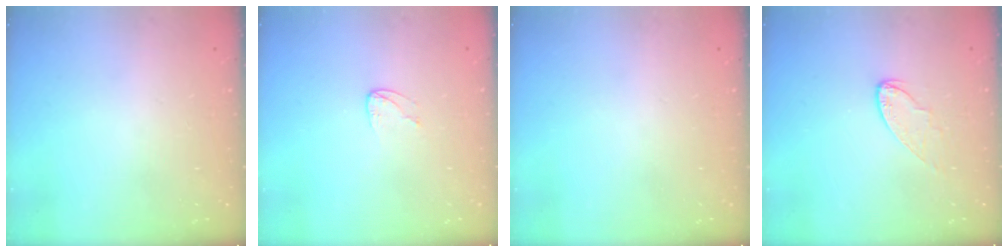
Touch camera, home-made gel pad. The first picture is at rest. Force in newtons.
{"total": 3.2, "press": 3.2, "slide": 0.2}
{"total": 0.0}
{"total": 6.6, "press": 6.6, "slide": 0.3}